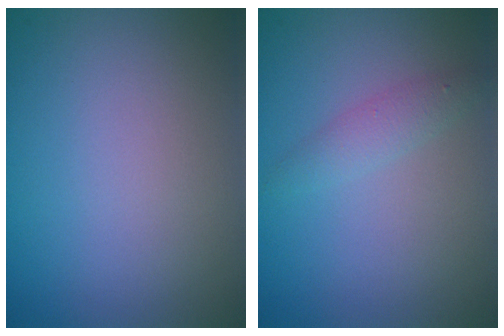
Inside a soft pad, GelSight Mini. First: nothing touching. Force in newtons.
{"total": 1.6, "press": 1.6, "slide": 0.1}